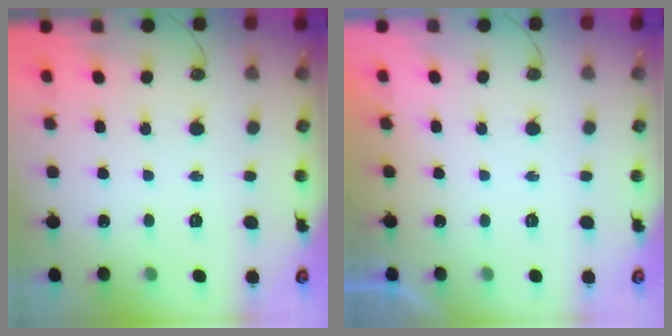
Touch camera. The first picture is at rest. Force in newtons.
{"total": 0.0}